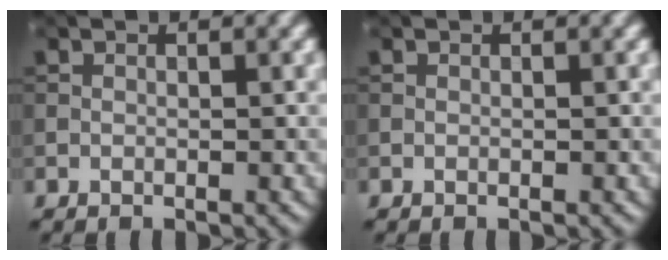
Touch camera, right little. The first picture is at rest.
{"total": 0.0}